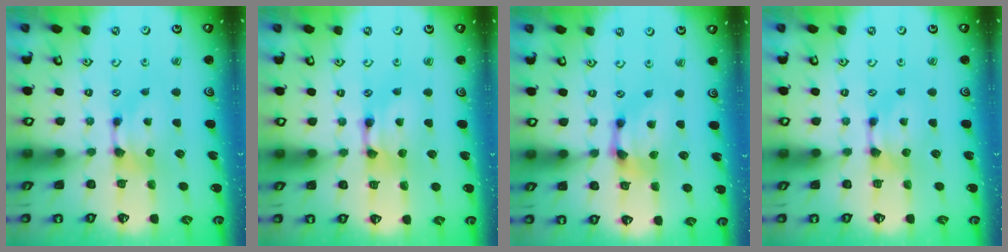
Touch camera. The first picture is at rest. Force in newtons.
{"total": 2.5, "press": 2.5, "slide": 0.1}
{"total": 3.3, "press": 2.6, "slide": 2.1}
{"total": 0.0}